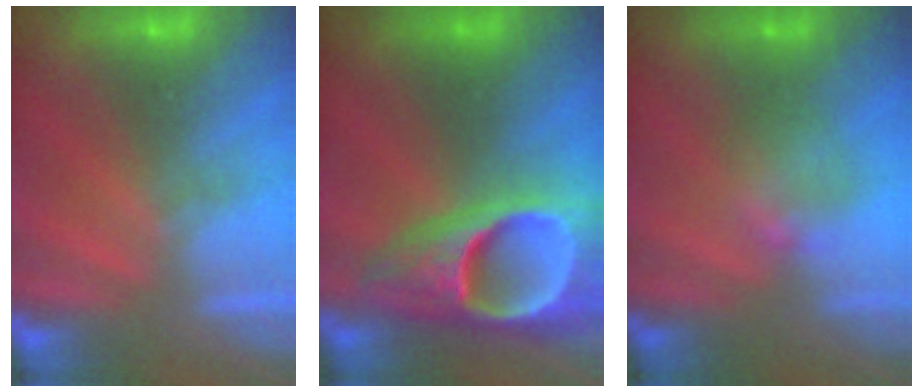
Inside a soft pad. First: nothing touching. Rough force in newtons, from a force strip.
{"total": 7.0}
{"total": 2.2}